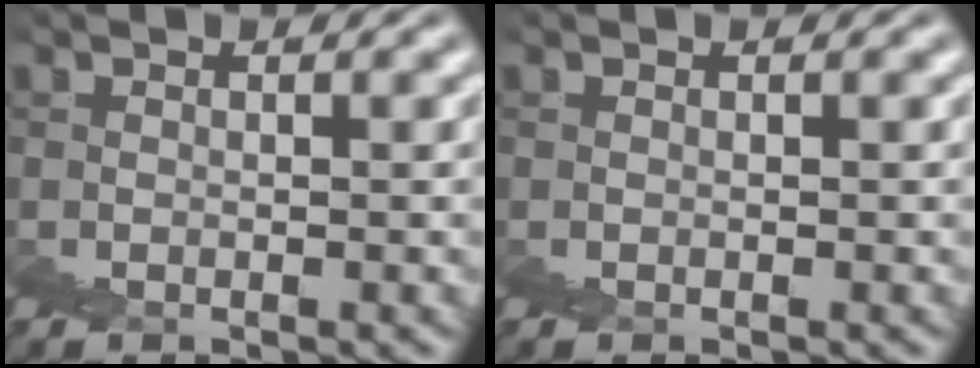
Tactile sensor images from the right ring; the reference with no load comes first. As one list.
[{"total": 0.0}]